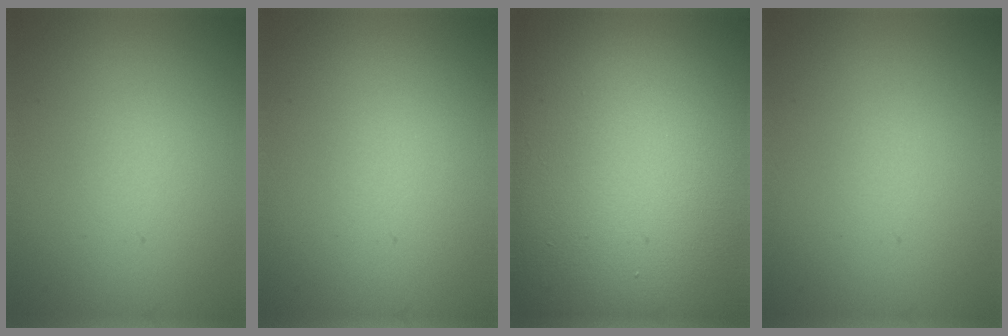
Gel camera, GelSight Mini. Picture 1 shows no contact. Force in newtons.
{"total": 0.0}
{"total": 27.3, "press": 27.3, "slide": 1.3}
{"total": 0.0}